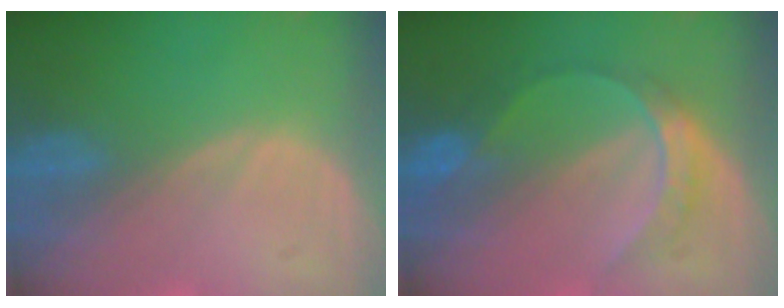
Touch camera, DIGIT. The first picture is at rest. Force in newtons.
{"total": 6.7, "press": 5.7, "slide": 3.4}